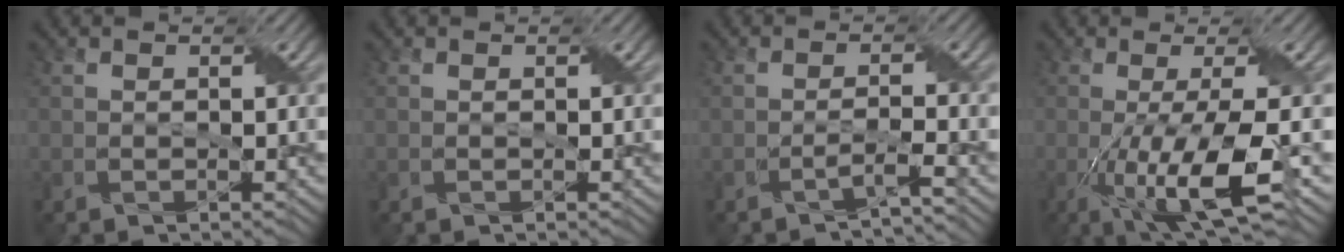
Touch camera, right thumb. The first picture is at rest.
{"total": 0.0}
{"total": 2.2, "force": [-1.6, 0.0, 1.4], "torque": [-0.027, 0.005, -0.042]}
{"total": 11.5, "force": [-3.7, 2.5, 10.6], "torque": [-0.173, -0.006, -0.060]}